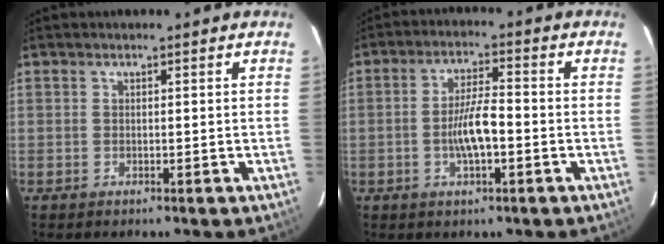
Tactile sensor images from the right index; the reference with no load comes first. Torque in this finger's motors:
{"motor_torque": [0.64, -0.35, 0.46, 0.09]}